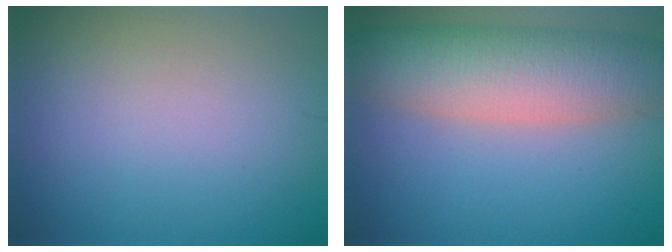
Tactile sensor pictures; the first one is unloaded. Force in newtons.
{"total": 8.1, "press": 8.1, "slide": 0.7}